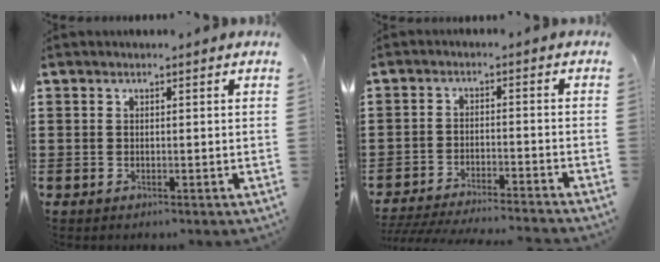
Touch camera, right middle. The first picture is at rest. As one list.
[{"total": 4.3, "force": [-4.2, -0.2, 0.9], "torque": [-0.021, -0.007, -0.087]}]